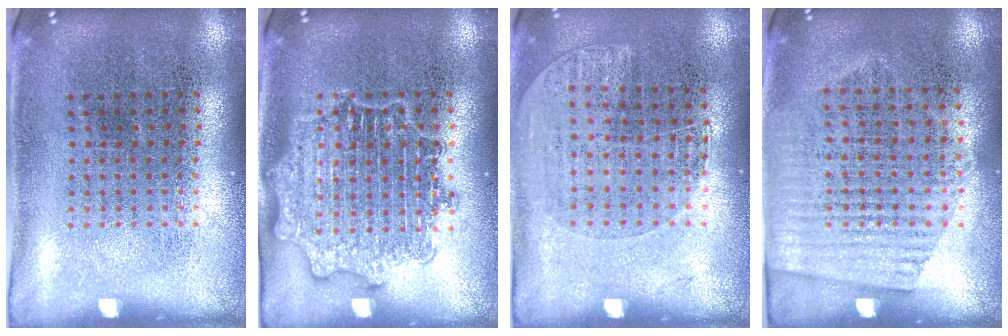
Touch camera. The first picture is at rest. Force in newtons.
{"total": 3.0, "press": 3.0, "slide": 0.5}
{"total": 1.1, "press": 1.0, "slide": 0.6}
{"total": 1.5, "press": 1.2, "slide": 0.8}